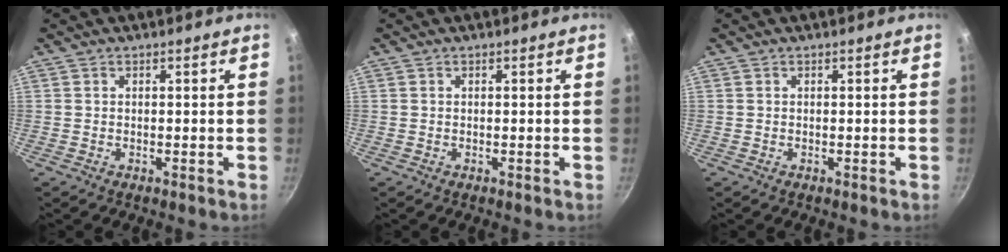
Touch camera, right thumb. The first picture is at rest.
{"total": 0.0}
{"total": 0.0}